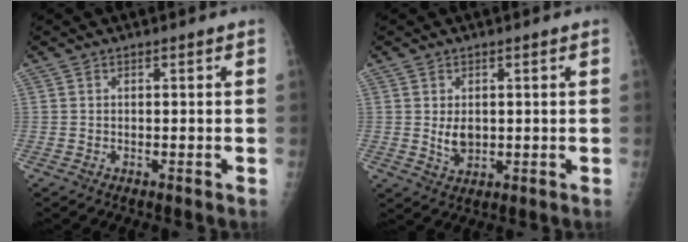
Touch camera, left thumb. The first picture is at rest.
{"total": 3.6, "force": [0.6, 2.3, 2.7], "torque": [-0.038, -0.010, 0.019]}